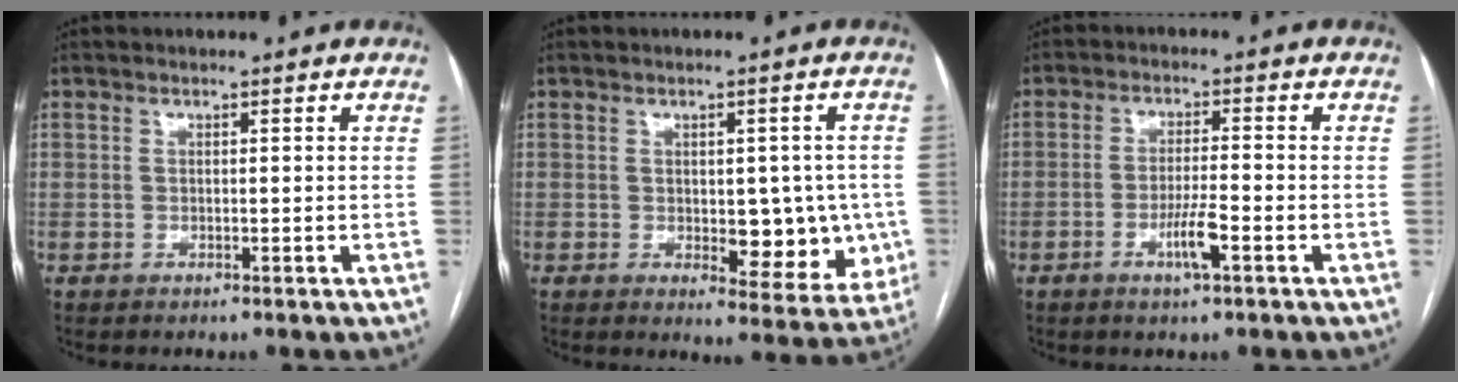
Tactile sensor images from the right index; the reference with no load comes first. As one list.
[{"total": 9.1, "force": [-0.8, 4.8, 7.8], "torque": [-0.077, 0.005, 0.001]}, {"total": 4.8, "force": [-2.1, 0.3, 4.3], "torque": [-0.080, -0.005, -0.040]}]